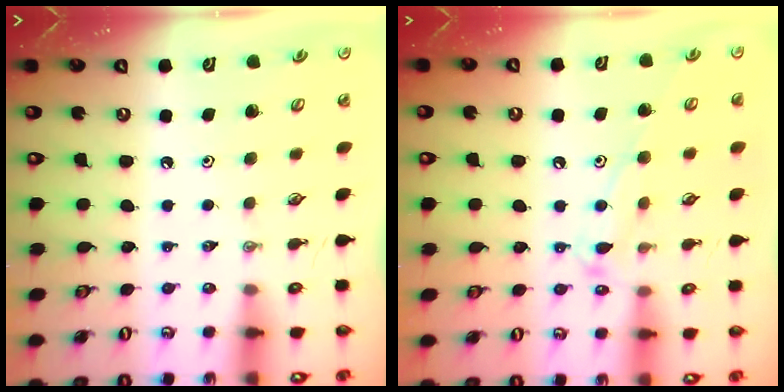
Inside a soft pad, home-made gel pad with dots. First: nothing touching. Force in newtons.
{"total": 11.3, "press": 11.2, "slide": 0.8}